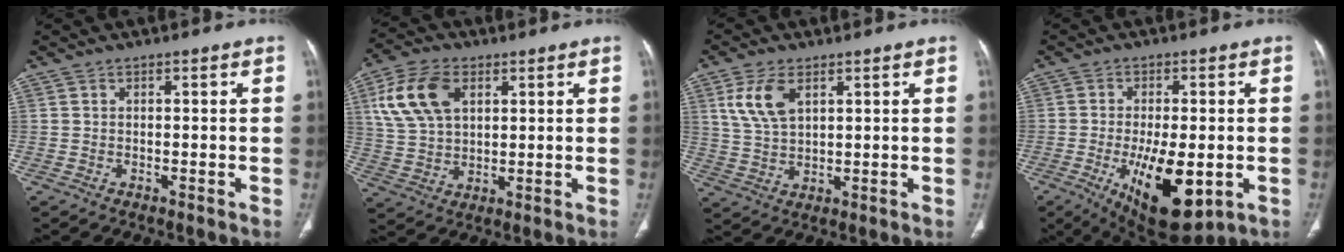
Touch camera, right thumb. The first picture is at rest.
{"total": 12.7, "force": [4.6, 7.9, 8.8], "torque": [-0.168, -0.001, 0.091]}
{"total": 7.9, "force": [3.4, 4.2, 5.7], "torque": [-0.115, -0.007, 0.073]}
{"total": 15.5, "force": [-4.4, 6.6, 13.3], "torque": [-0.208, -0.014, -0.048]}